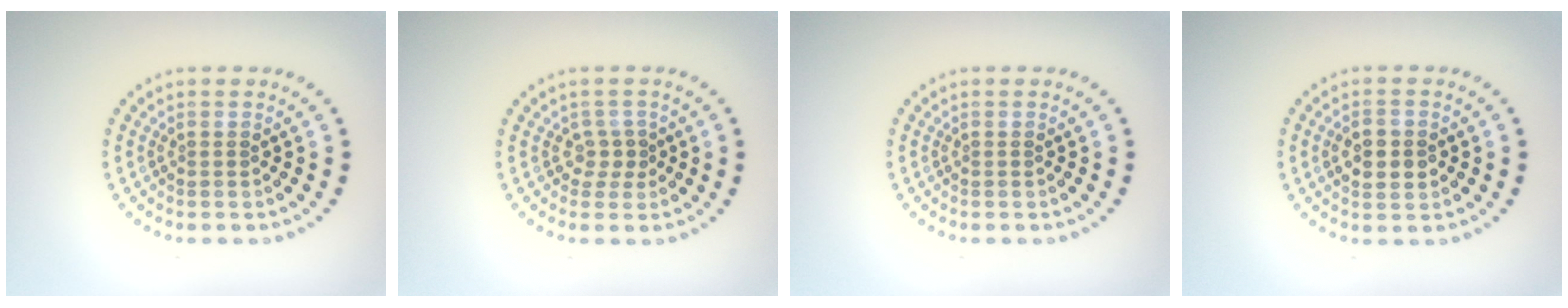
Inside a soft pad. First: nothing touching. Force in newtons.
{"total": 1.6, "press": 1.2, "slide": 1.1}
{"total": 0.0}
{"total": 2.9, "press": 2.9, "slide": 0.1}